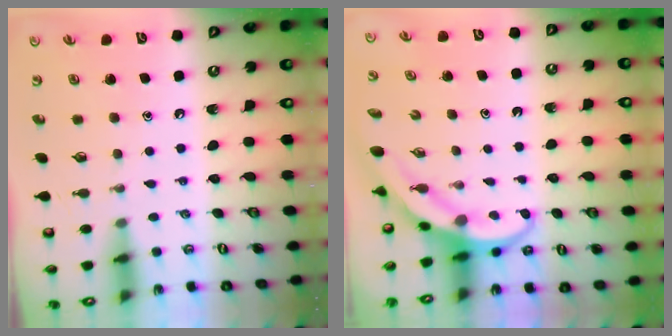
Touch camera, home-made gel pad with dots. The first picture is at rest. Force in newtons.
{"total": 3.9, "press": 3.9, "slide": 0.4}